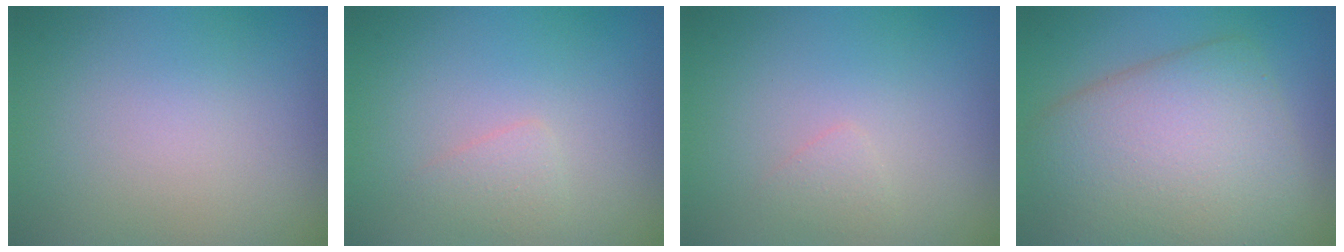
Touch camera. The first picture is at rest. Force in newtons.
{"total": 1.2, "press": 1.2, "slide": 0.0}
{"total": 0.8, "press": 0.8, "slide": 0.0}
{"total": 8.6, "press": 8.6, "slide": 0.3}